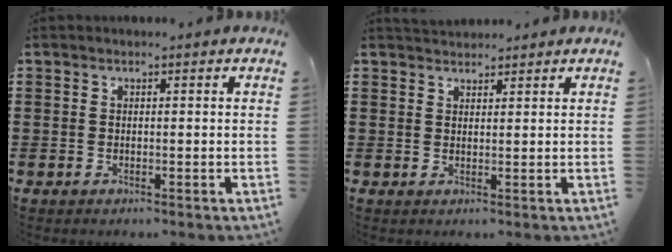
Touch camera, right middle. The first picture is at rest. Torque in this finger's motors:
{"motor_torque": [0.24, -0.15, 0.01, -0.01]}